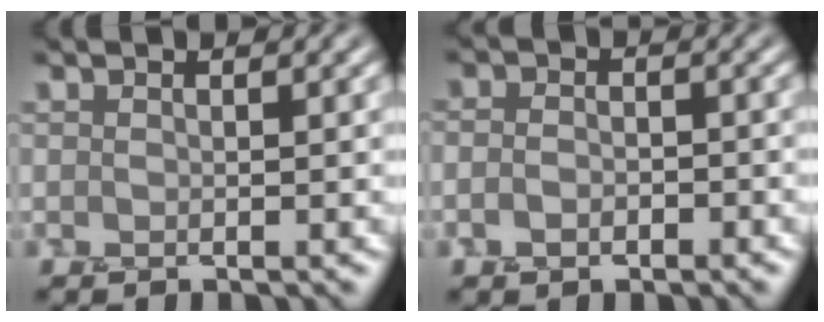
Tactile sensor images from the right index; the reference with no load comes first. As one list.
[{"total": 2.1, "force": [-0.7, 1.4, 1.3], "torque": [-0.012, 0.002, -0.017]}]